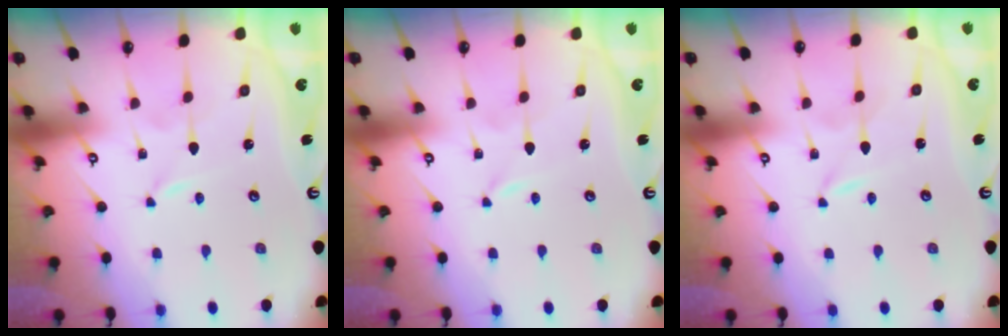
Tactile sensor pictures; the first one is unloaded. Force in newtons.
{"total": 0.0}
{"total": 0.0}